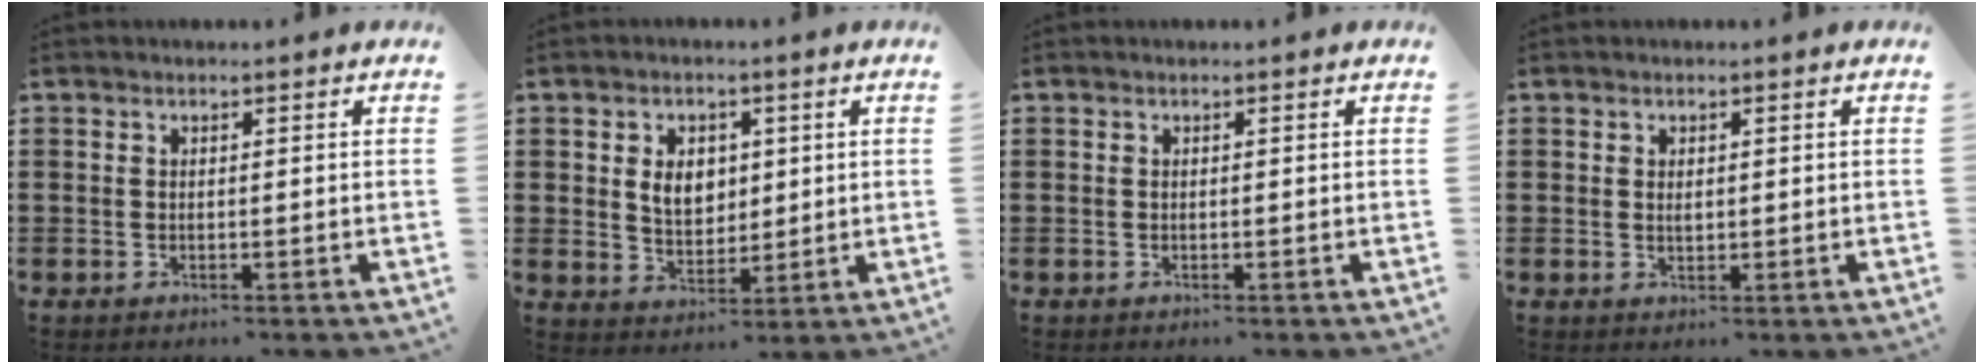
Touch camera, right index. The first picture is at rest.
{"total": 5.5, "force": [1.0, 4.0, 3.6], "torque": [-0.068, 0.007, 0.012]}
{"total": 0.0}
{"total": 1.2, "force": [0.3, 0.7, 0.9], "torque": [-0.019, 0.006, 0.004]}